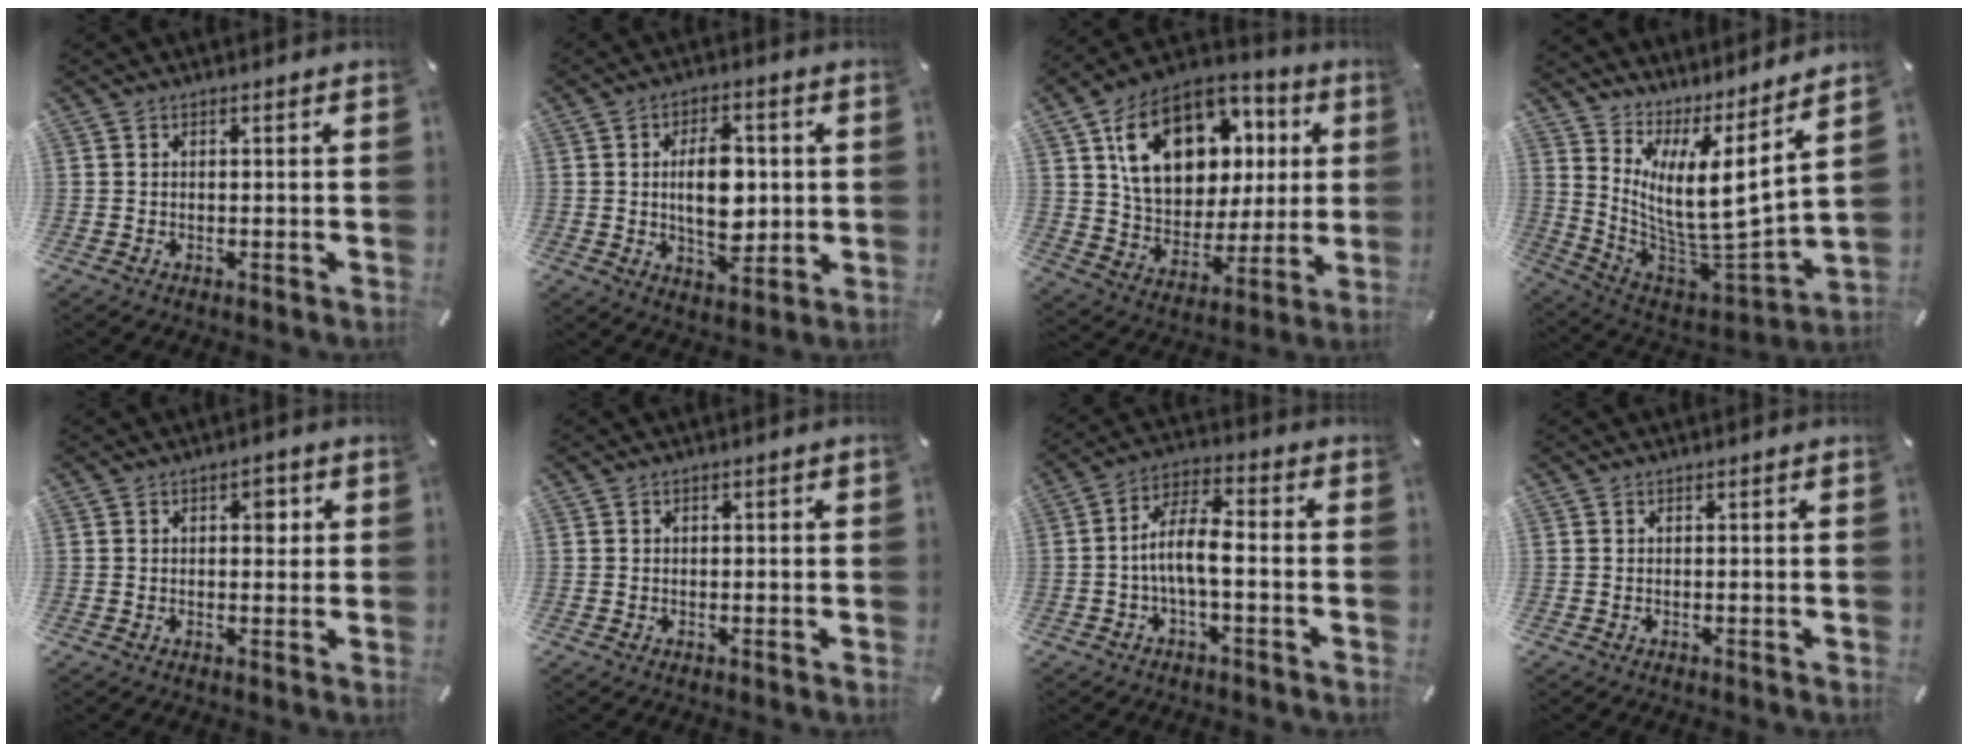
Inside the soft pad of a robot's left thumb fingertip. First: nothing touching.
{"total": 11.1, "force": [0.7, 6.5, 8.9], "torque": [-0.154, 0.001, 0.007]}
{"total": 19.8, "force": [8.2, 14.4, 10.8], "torque": [-0.179, -0.024, 0.156]}
{"total": 10.1, "force": [4.6, 2.0, 8.8], "torque": [-0.179, -0.096, 0.068]}
{"total": 3.2, "force": [0.9, 2.0, 2.3], "torque": [-0.017, -0.005, 0.007]}
{"total": 0.6, "force": [0.0, 0.4, 0.3], "torque": [-0.007, 0.003, 0.000]}
{"total": 9.3, "force": [-2.2, 3.7, 8.3], "torque": [-0.157, 0.013, -0.039]}
{"total": 0.0}